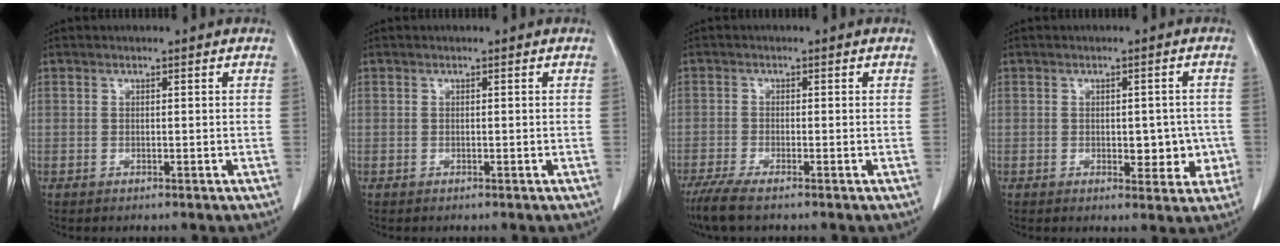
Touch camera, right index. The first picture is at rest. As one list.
[{"total": 0.0}, {"total": 4.6, "force": [-2.7, 1.2, 3.4], "torque": [-0.080, -0.011, -0.053]}, {"total": 6.6, "force": [-1.0, 3.6, 5.5], "torque": [-0.058, 0.011, -0.005]}]